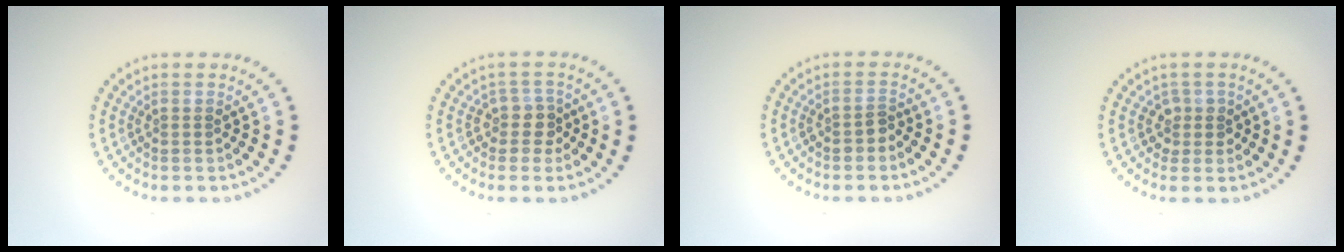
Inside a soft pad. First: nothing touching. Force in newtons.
{"total": 2.2, "press": 1.6, "slide": 1.5}
{"total": 1.1, "press": 1.0, "slide": 0.4}
{"total": 1.7, "press": 1.3, "slide": 1.0}